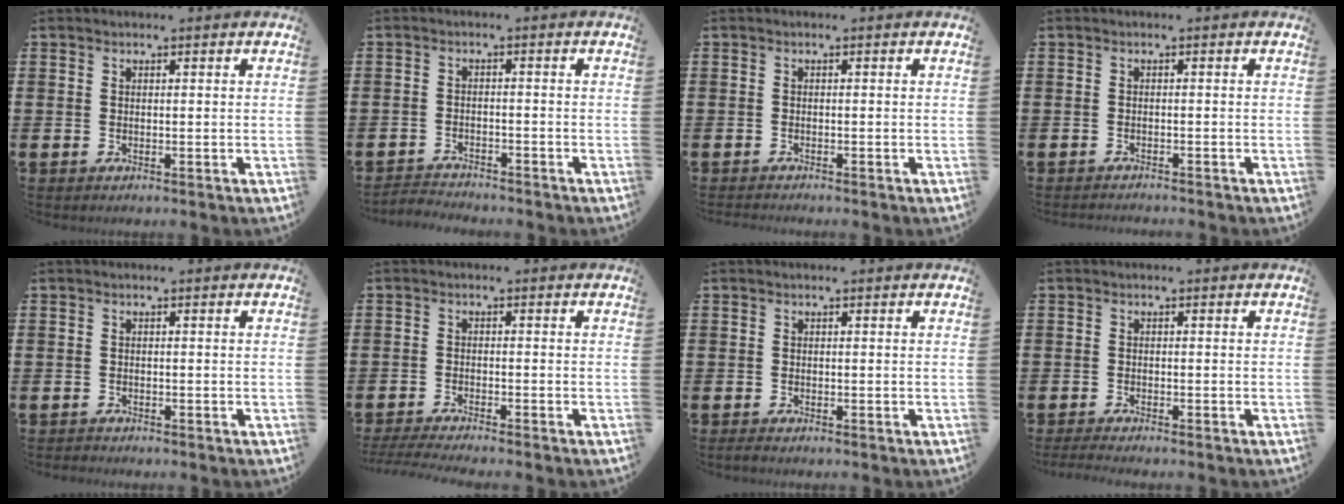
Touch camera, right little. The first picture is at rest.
{"total": 2.1, "force": [-2.1, 0.1, -0.2], "torque": [-0.003, 0.001, -0.047]}
{"total": 0.5, "force": [-0.5, -0.1, 0.0], "torque": [0.000, -0.003, -0.010]}
{"total": 0.7, "force": [-0.6, -0.1, -0.1], "torque": [0.001, -0.001, -0.014]}
{"total": 0.0}
{"total": 1.5, "force": [-1.2, -0.3, 0.8], "torque": [-0.010, 0.001, -0.022]}
{"total": 0.5, "force": [-0.4, 0.1, 0.3], "torque": [-0.006, -0.001, -0.008]}
{"total": 0.8, "force": [-0.4, -0.1, 0.6], "torque": [-0.009, -0.001, -0.007]}